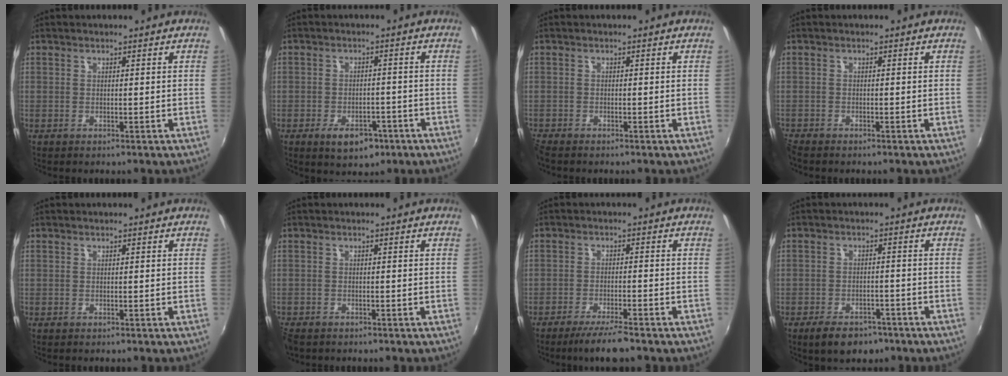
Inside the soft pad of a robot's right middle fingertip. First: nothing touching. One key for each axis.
{"total": 6.4, "fx": -3.7, "fy": 3.6, "fz": 3.8, "tx": -0.080, "ty": -0.002, "tz": -0.048}
{"total": 2.1, "fx": -2.0, "fy": 0.3, "fz": 0.6, "tx": -0.018, "ty": -0.013, "tz": -0.042}
{"total": 2.2, "fx": -2.1, "fy": 0.4, "fz": 0.5, "tx": -0.018, "ty": -0.013, "tz": -0.046}
{"total": 0.0}
{"total": 3.3, "fx": -2.7, "fy": 1.5, "fz": 1.4, "tx": -0.039, "ty": -0.015, "tz": -0.050}
{"total": 6.0, "fx": -4.9, "fy": 0.1, "fz": 3.5, "tx": -0.075, "ty": -0.009, "tz": -0.083}
{"total": 7.2, "fx": -5.2, "fy": 3.6, "fz": 3.5, "tx": -0.087, "ty": -0.004, "tz": -0.075}